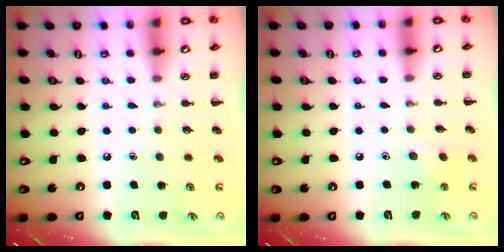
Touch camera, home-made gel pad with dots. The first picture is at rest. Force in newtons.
{"total": 4.8, "press": 4.6, "slide": 1.4}